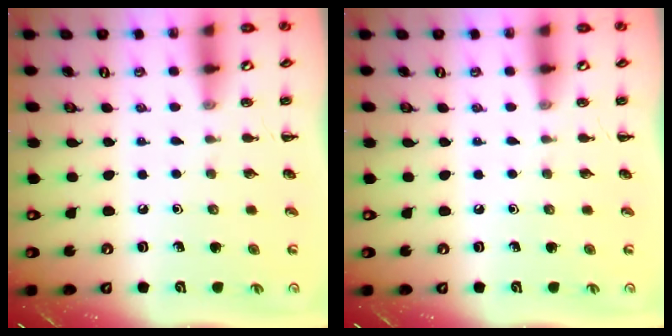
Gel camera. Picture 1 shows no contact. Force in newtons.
{"total": 0.0}